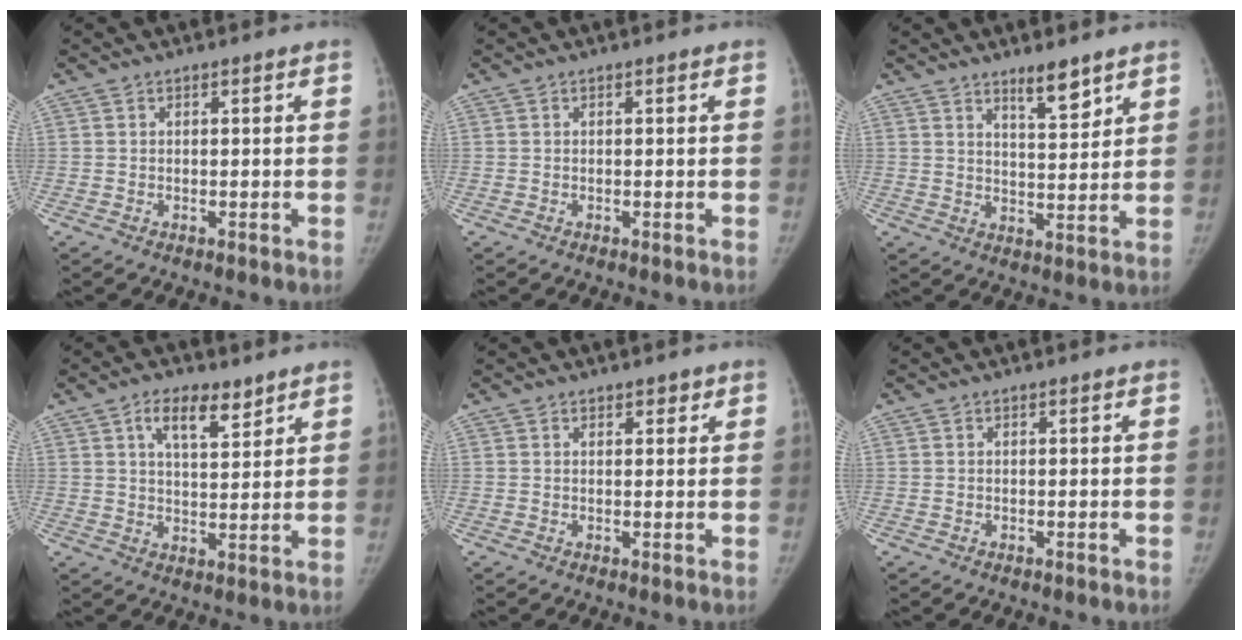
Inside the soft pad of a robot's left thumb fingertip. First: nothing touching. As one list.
[{"total": 0.0}, {"total": 5.8, "force": [4.4, 1.4, 3.6], "torque": [-0.041, -0.038, 0.071]}, {"total": 7.3, "force": [4.5, 3.2, 4.8], "torque": [-0.056, -0.026, 0.073]}, {"total": 1.5, "force": [1.2, 0.8, 0.5], "torque": [0.009, -0.006, 0.013]}, {"total": 0.0}]